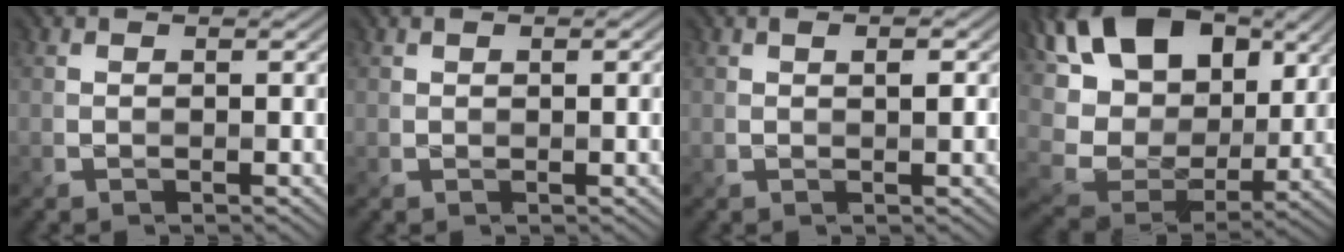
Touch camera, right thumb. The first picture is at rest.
{"total": 2.1, "force": [0.4, 0.8, 1.9], "torque": [-0.032, 0.002, 0.007]}
{"total": 1.8, "force": [0.3, 0.6, 1.7], "torque": [-0.022, 0.001, 0.003]}
{"total": 16.3, "force": [5.3, 11.1, 10.7], "torque": [-0.238, 0.013, 0.108]}